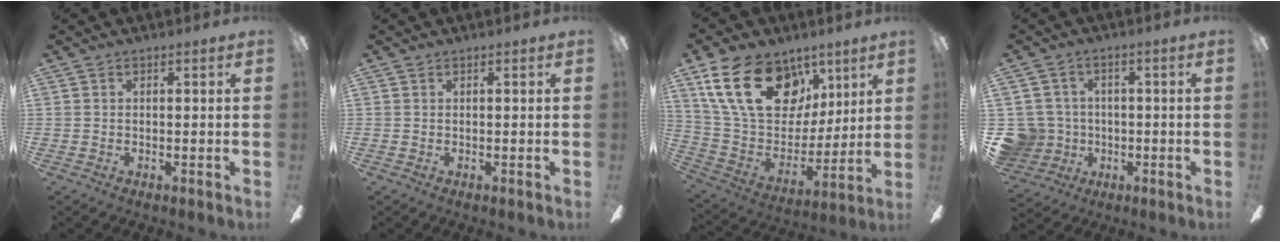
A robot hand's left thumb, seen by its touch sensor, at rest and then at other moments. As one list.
[{"total": 0.0}, {"total": 24.8, "force": [11.9, 16.0, 14.7], "torque": [-0.271, -0.045, 0.214]}, {"total": 8.8, "force": [-1.0, 8.5, 1.9], "torque": [-0.076, 0.013, -0.011]}]